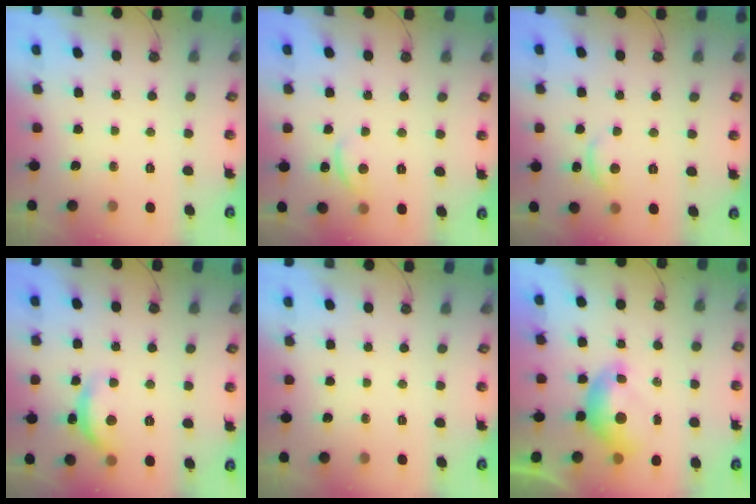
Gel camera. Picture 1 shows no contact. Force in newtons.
{"total": 1.3, "press": 1.1, "slide": 0.5}
{"total": 0.6, "press": 0.2, "slide": 0.6}
{"total": 5.3, "press": 5.3, "slide": 0.6}
{"total": 0.0}
{"total": 0.8, "press": 0.3, "slide": 0.7}